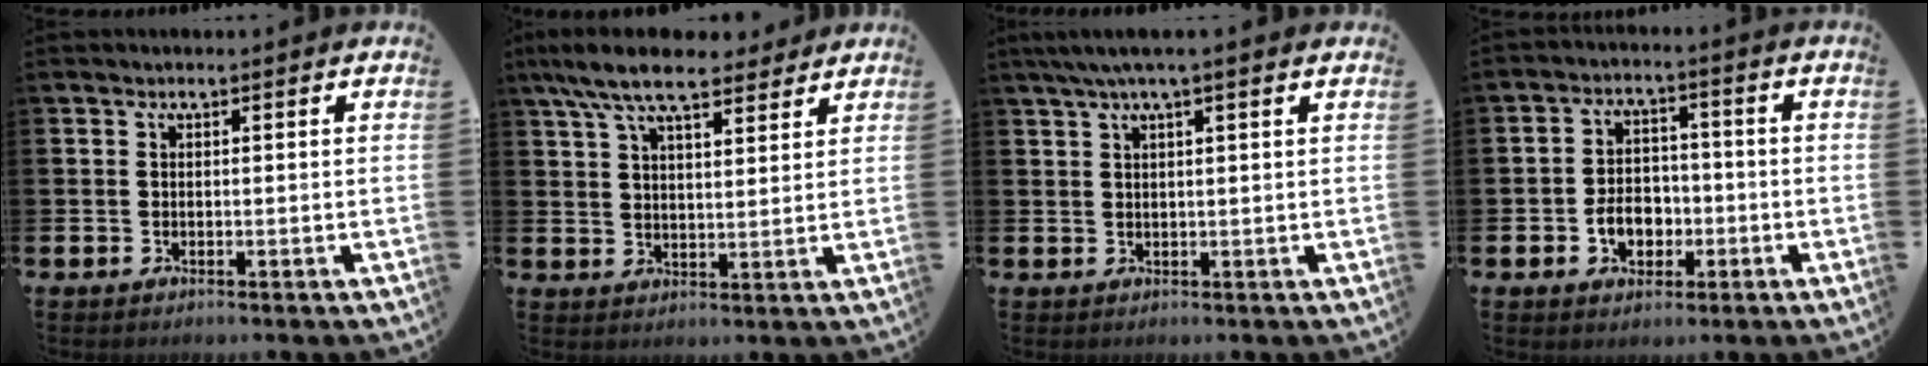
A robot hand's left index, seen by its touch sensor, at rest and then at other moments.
{"total": 8.7, "force": [7.4, 2.3, 3.8], "torque": [-0.090, -0.023, 0.136]}
{"total": 3.2, "force": [2.3, 0.1, 2.3], "torque": [-0.051, 0.005, 0.042]}
{"total": 4.8, "force": [-1.6, 3.6, 2.7], "torque": [-0.034, 0.001, -0.038]}